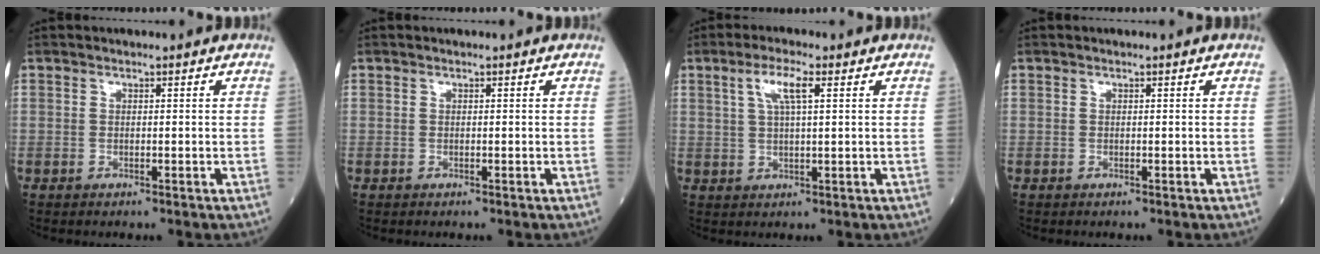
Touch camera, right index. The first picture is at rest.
{"total": 0.0}
{"total": 4.8, "force": [2.0, 0.6, 4.3], "torque": [-0.089, 0.009, 0.040]}
{"total": 0.0}